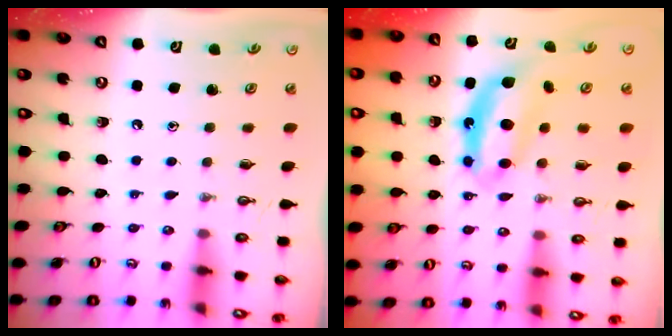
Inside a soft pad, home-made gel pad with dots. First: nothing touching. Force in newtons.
{"total": 6.8, "press": 6.8, "slide": 0.6}